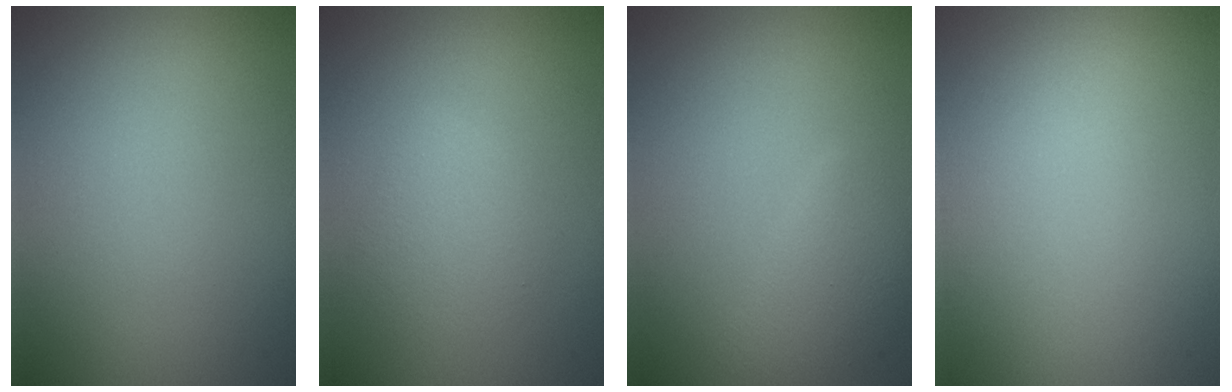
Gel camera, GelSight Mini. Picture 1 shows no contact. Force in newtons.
{"total": 2.3, "press": 2.3, "slide": 0.1}
{"total": 2.7, "press": 2.7, "slide": 0.2}
{"total": 0.0}